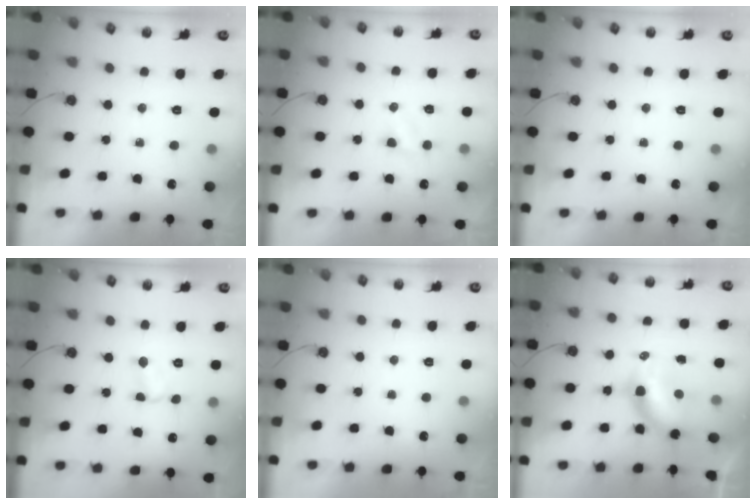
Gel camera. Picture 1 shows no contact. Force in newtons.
{"total": 3.0, "press": 3.0, "slide": 0.3}
{"total": 0.0}
{"total": 3.5, "press": 3.5, "slide": 0.4}
{"total": 0.0}
{"total": 8.6, "press": 7.8, "slide": 3.6}